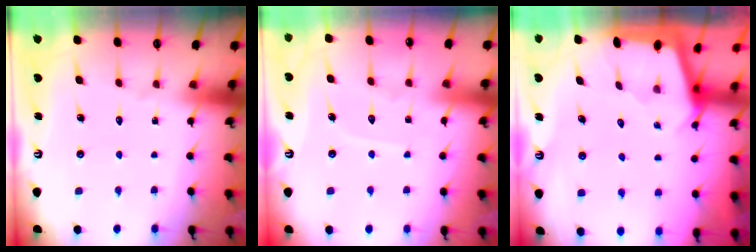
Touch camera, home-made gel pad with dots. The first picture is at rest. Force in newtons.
{"total": 6.1, "press": 6.0, "slide": 0.6}
{"total": 1.8, "press": 1.7, "slide": 0.1}